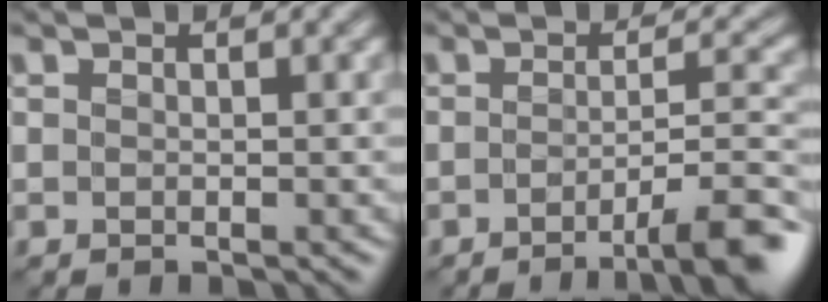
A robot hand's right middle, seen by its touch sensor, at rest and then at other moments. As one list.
[{"total": 6.9, "force": [-3.6, 1.4, 5.8], "torque": [-0.069, 0.006, -0.056]}]